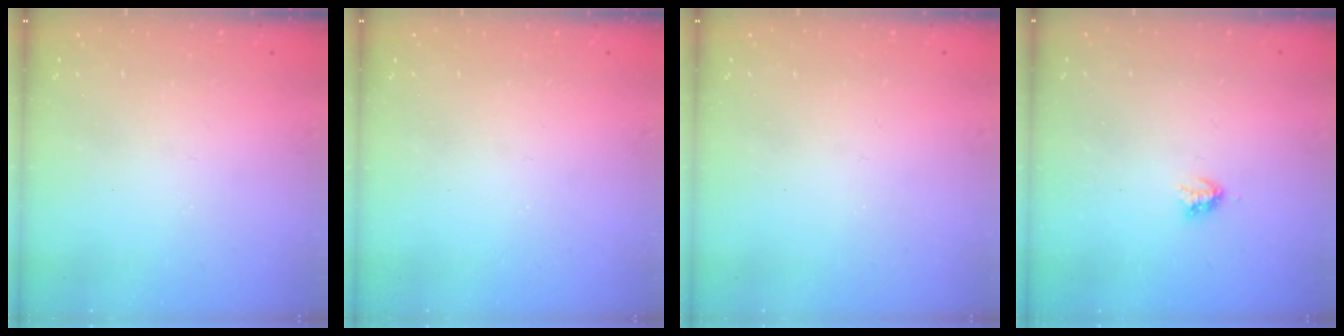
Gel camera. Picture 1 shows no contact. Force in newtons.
{"total": 0.0}
{"total": 0.0}
{"total": 2.9, "press": 2.9, "slide": 0.5}